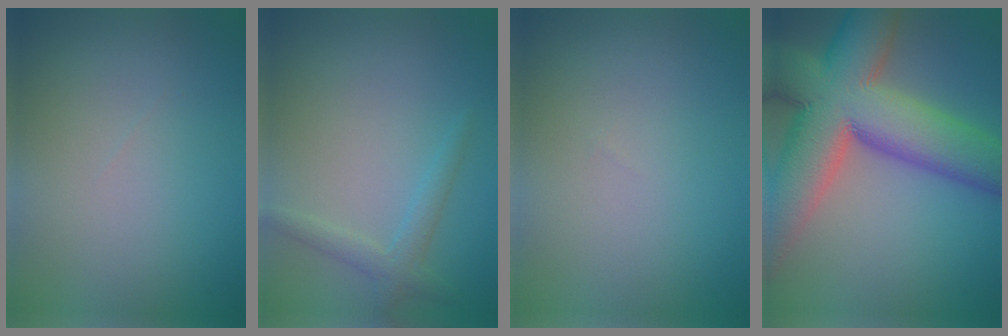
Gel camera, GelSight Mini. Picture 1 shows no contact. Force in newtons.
{"total": 2.0, "press": 2.0, "slide": 0.1}
{"total": 0.0}
{"total": 15.2, "press": 15.1, "slide": 1.1}